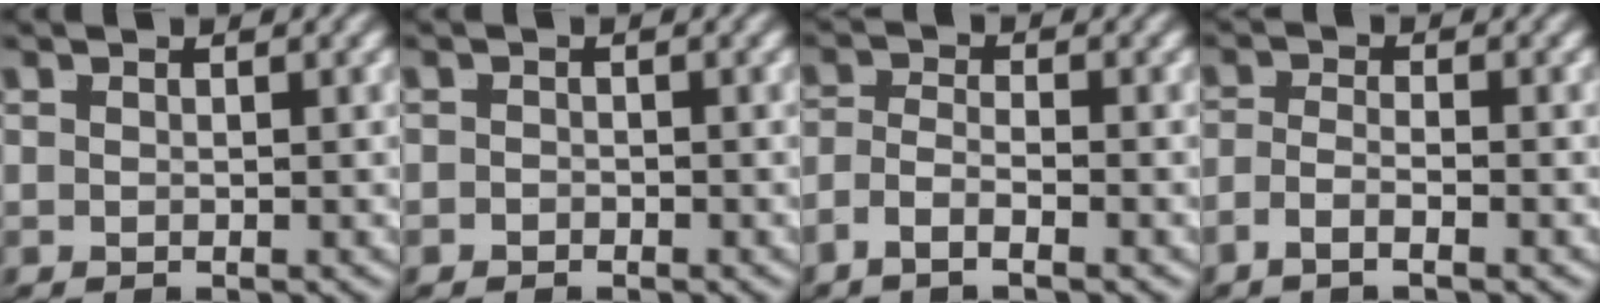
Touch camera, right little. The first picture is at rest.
{"total": 1.0, "force": [-0.9, 0.0, -0.3], "torque": [0.011, -0.008, -0.013]}
{"total": 3.0, "force": [-1.8, 1.2, 2.0], "torque": [-0.042, -0.015, -0.029]}
{"total": 2.4, "force": [-1.7, 0.4, 1.6], "torque": [-0.032, -0.012, -0.027]}